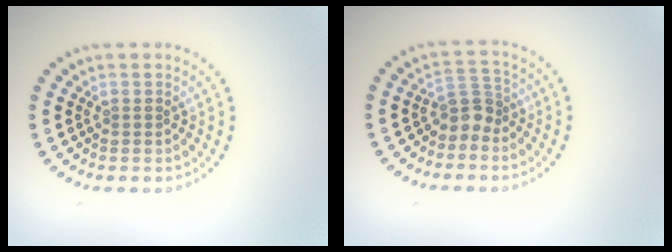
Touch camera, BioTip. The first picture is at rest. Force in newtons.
{"total": 2.4, "press": 1.7, "slide": 1.7}